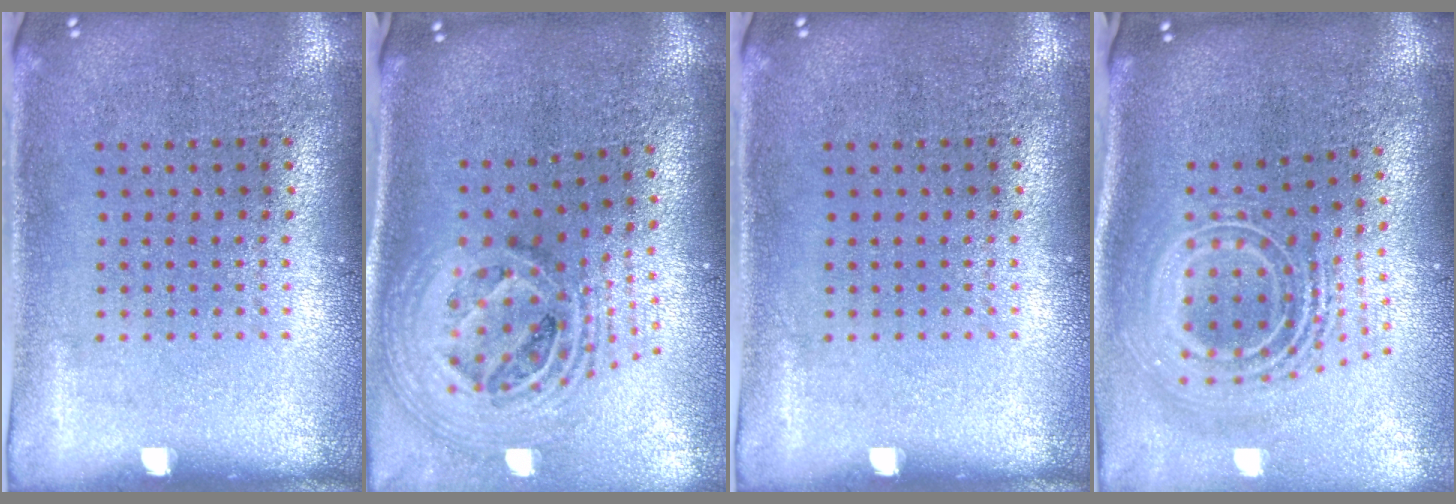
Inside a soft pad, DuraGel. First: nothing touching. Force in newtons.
{"total": 2.4, "press": 1.8, "slide": 1.6}
{"total": 0.0}
{"total": 2.8, "press": 1.9, "slide": 2.1}